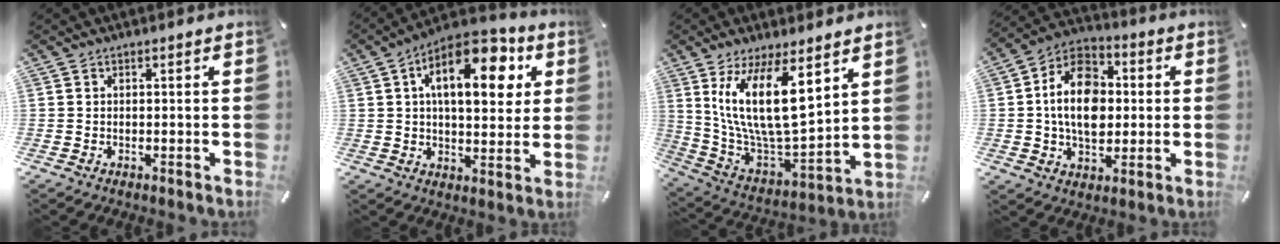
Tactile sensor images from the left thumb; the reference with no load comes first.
{"total": 16.6, "force": [6.7, 8.2, 12.7], "torque": [-0.182, -0.020, 0.104]}
{"total": 19.9, "force": [8.6, 7.9, 16.1], "torque": [-0.330, -0.057, 0.142]}
{"total": 14.9, "force": [0.3, 10.9, 10.2], "torque": [-0.193, 0.010, 0.003]}